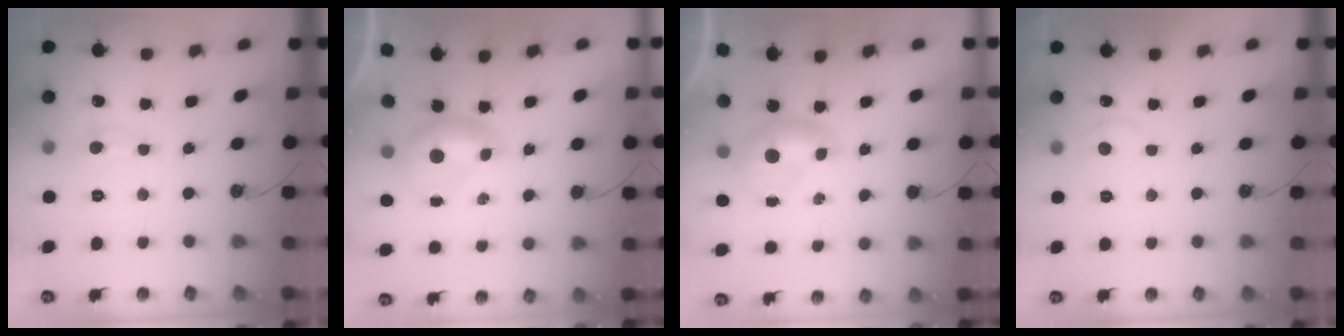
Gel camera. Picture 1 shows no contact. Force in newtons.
{"total": 0.0}
{"total": 0.0}
{"total": 1.5, "press": 1.2, "slide": 1.0}